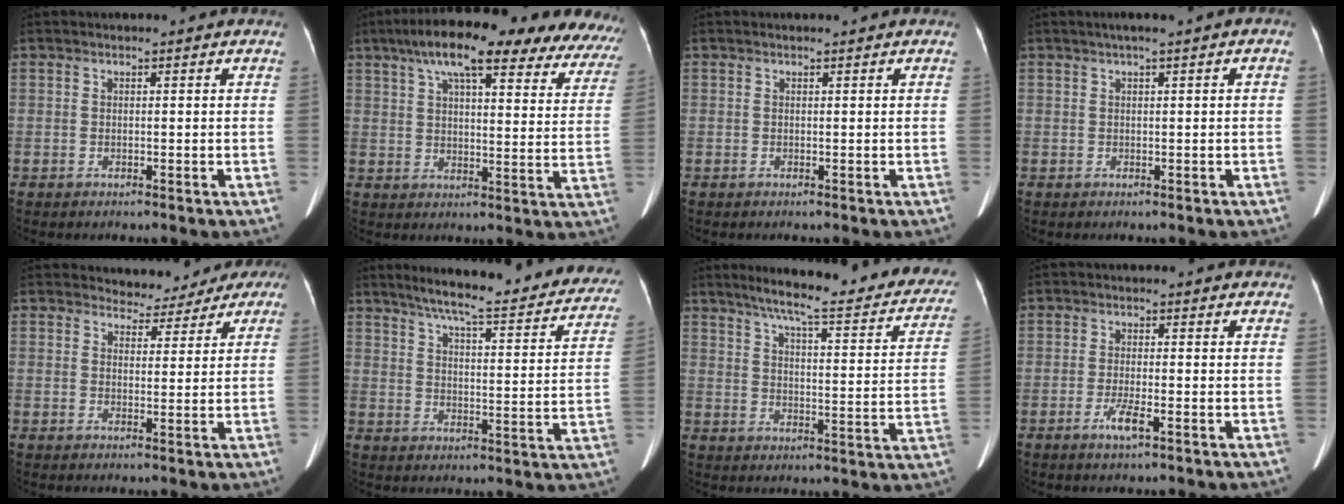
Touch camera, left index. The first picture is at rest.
{"total": 26.6, "force": [20.5, 6.0, 15.8], "torque": [-0.232, 0.027, 0.248]}
{"total": 0.0}
{"total": 1.3, "force": [0.3, 0.2, 1.3], "torque": [-0.018, 0.015, 0.007]}
{"total": 5.3, "force": [4.3, 3.0, 0.3], "torque": [0.003, 0.011, 0.044]}
{"total": 24.5, "force": [21.4, 3.0, 11.7], "torque": [-0.161, -0.032, 0.263]}
{"total": 24.1, "force": [20.0, 3.1, 13.0], "torque": [-0.172, -0.026, 0.243]}
{"total": 2.8, "force": [-1.5, 0.2, 2.4], "torque": [-0.051, -0.005, -0.028]}